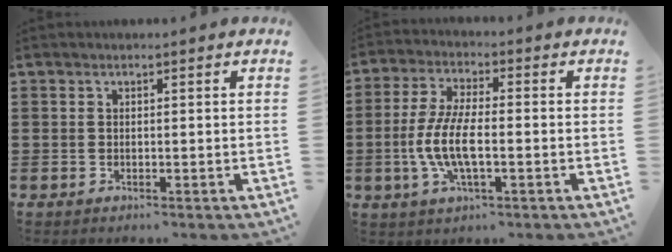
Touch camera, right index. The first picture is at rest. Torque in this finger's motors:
{"motor_torque": [1.82, 0.32, 0.54, 0.21]}